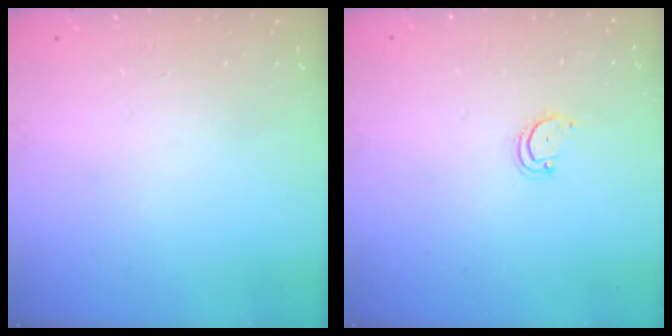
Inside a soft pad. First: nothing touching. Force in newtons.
{"total": 3.5, "press": 3.5, "slide": 0.5}